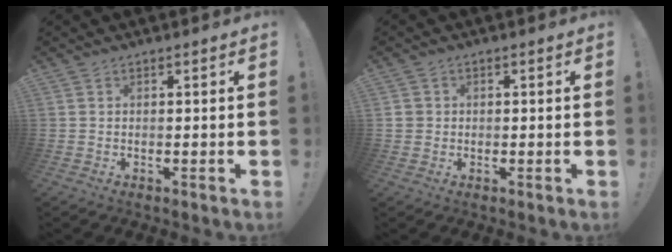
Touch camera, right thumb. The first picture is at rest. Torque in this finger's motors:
{"motor_torque": [0.01, 0.14, 0.50, -0.11, 0.00]}